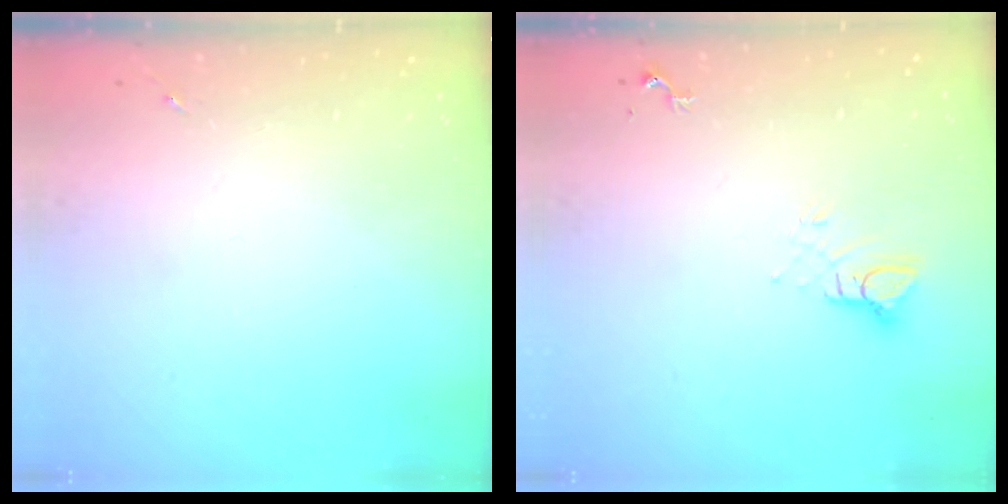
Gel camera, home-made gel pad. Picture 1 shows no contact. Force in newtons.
{"total": 5.6, "press": 5.6, "slide": 0.0}